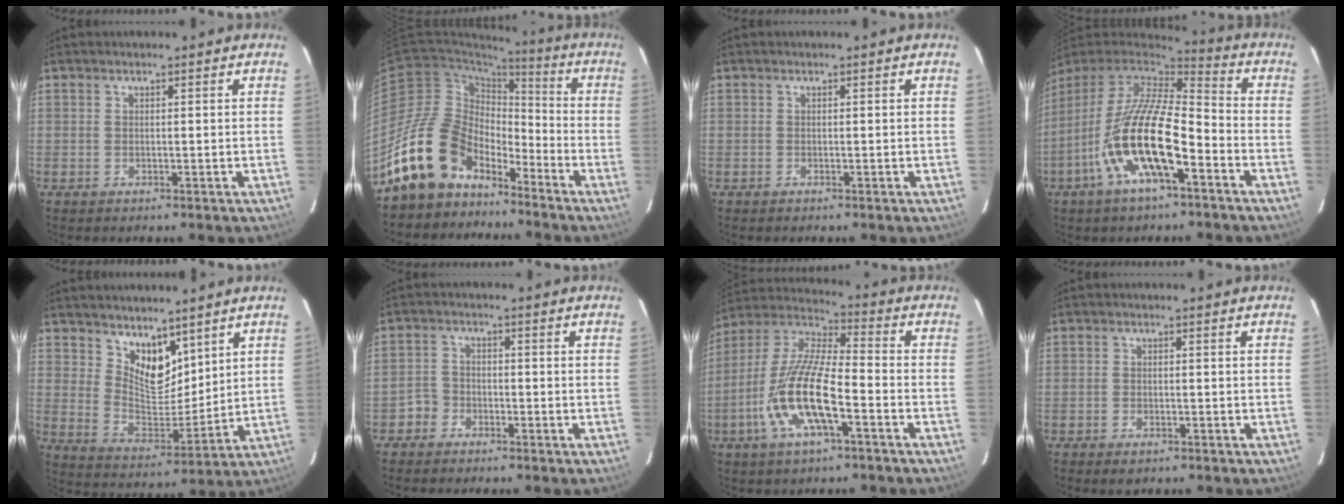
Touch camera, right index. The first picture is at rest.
{"total": 16.2, "force": [-12.0, 9.0, 6.2], "torque": [-0.125, 0.021, -0.210]}
{"total": 0.0}
{"total": 18.4, "force": [-7.8, 5.6, 15.7], "torque": [-0.302, -0.027, -0.153]}
{"total": 9.6, "force": [6.8, 5.0, 4.7], "torque": [-0.069, -0.008, 0.132]}
{"total": 3.1, "force": [-2.1, 2.3, 0.0], "torque": [-0.001, 0.014, -0.042]}
{"total": 15.3, "force": [-6.2, 3.9, 13.4], "torque": [-0.274, -0.010, -0.127]}
{"total": 1.8, "force": [-1.2, 0.9, 0.9], "torque": [-0.022, -0.001, -0.023]}